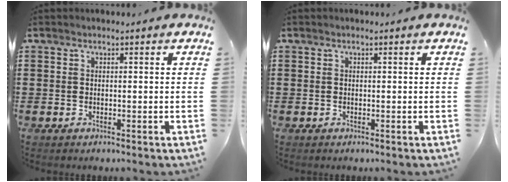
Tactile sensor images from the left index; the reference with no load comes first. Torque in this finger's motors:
{"motor_torque": [-0.03, 0.02, -0.03, -0.01]}